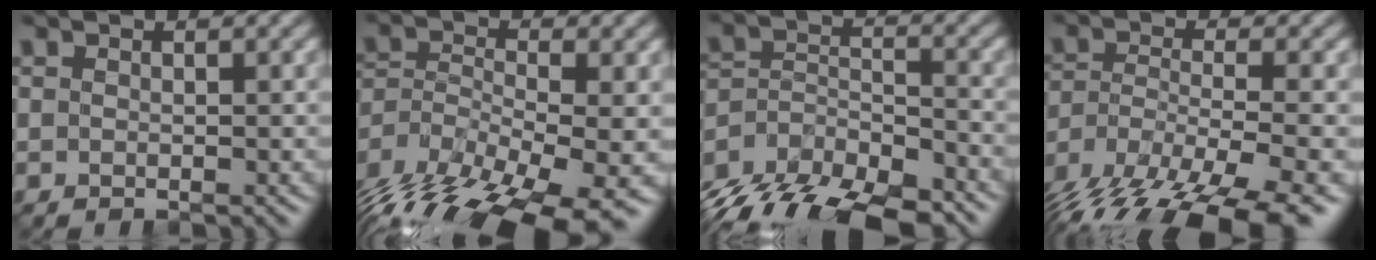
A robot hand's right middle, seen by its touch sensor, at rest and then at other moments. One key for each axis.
{"total": 16.1, "fx": -11.3, "fy": 6.0, "fz": 9.8, "tx": -0.184, "ty": -0.020, "tz": -0.166}
{"total": 14.5, "fx": -12.1, "fy": 6.0, "fz": 5.4, "tx": -0.093, "ty": -0.006, "tz": -0.181}
{"total": 16.5, "fx": -12.5, "fy": 5.7, "fz": 9.2, "tx": -0.183, "ty": -0.049, "tz": -0.179}